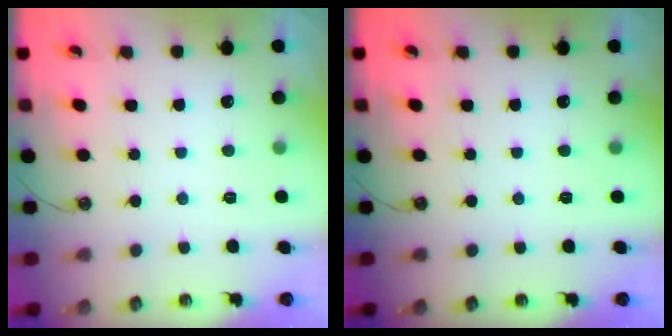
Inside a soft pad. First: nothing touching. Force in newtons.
{"total": 0.0}